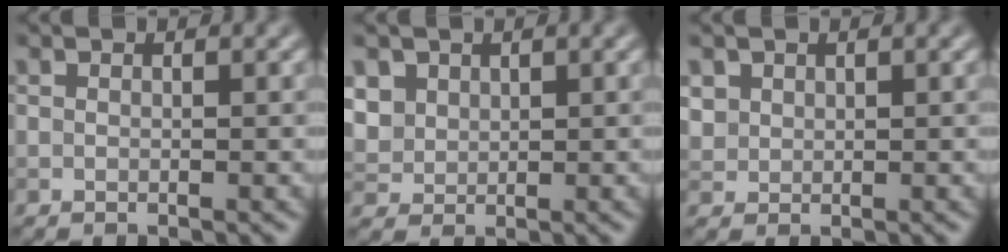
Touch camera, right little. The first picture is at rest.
{"total": 2.9, "force": [1.4, 2.3, 1.0], "torque": [-0.036, 0.001, 0.041]}
{"total": 1.3, "force": [0.7, 1.1, 0.2], "torque": [-0.006, -0.002, 0.017]}